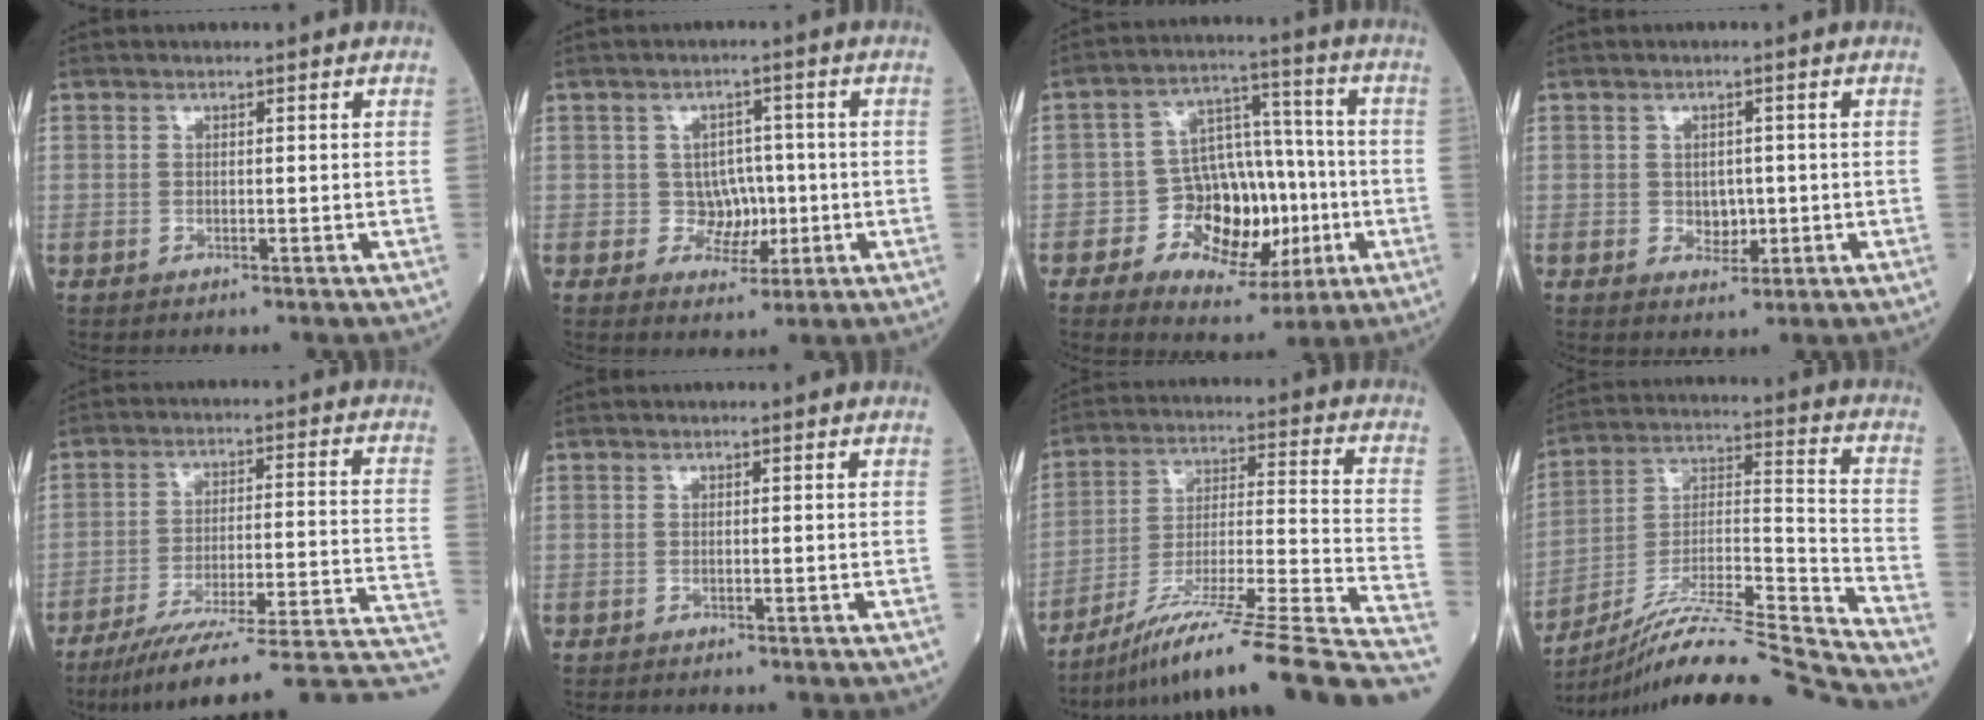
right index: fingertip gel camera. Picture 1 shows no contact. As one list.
[{"total": 4.2, "force": [-0.5, 3.9, 1.7], "torque": [-0.011, 0.010, -0.004]}, {"total": 12.5, "force": [-3.0, 8.5, 8.7], "torque": [-0.130, 0.033, -0.036]}, {"total": 2.8, "force": [-0.4, 2.1, 1.8], "torque": [-0.020, 0.003, -0.002]}, {"total": 22.5, "force": [-18.9, 0.1, 12.1], "torque": [-0.102, 0.003, -0.266]}, {"total": 1.2, "force": [-1.1, 0.4, 0.3], "torque": [-0.005, 0.000, -0.018]}, {"total": 25.7, "force": [-20.6, -0.1, 15.3], "torque": [-0.165, -0.002, -0.323]}, {"total": 22.9, "force": [-21.0, -2.2, 9.0], "torque": [-0.164, -0.003, -0.350]}]